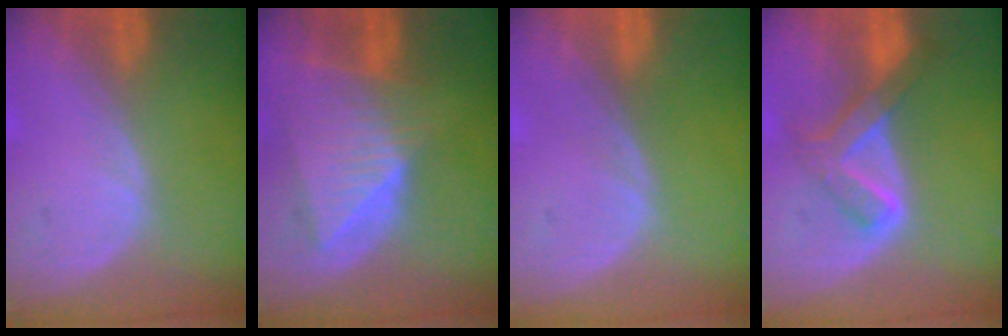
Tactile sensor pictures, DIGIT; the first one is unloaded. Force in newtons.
{"total": 9.1, "press": 8.0, "slide": 4.3}
{"total": 0.0}
{"total": 5.9, "press": 5.7, "slide": 1.6}